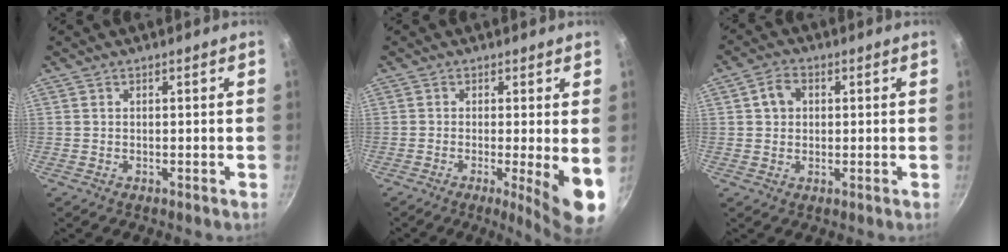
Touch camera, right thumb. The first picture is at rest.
{"total": 8.7, "force": [-1.5, 1.1, 8.5], "torque": [-0.112, -0.013, -0.018]}
{"total": 4.6, "force": [1.0, 3.7, 2.6], "torque": [-0.031, 0.008, 0.011]}